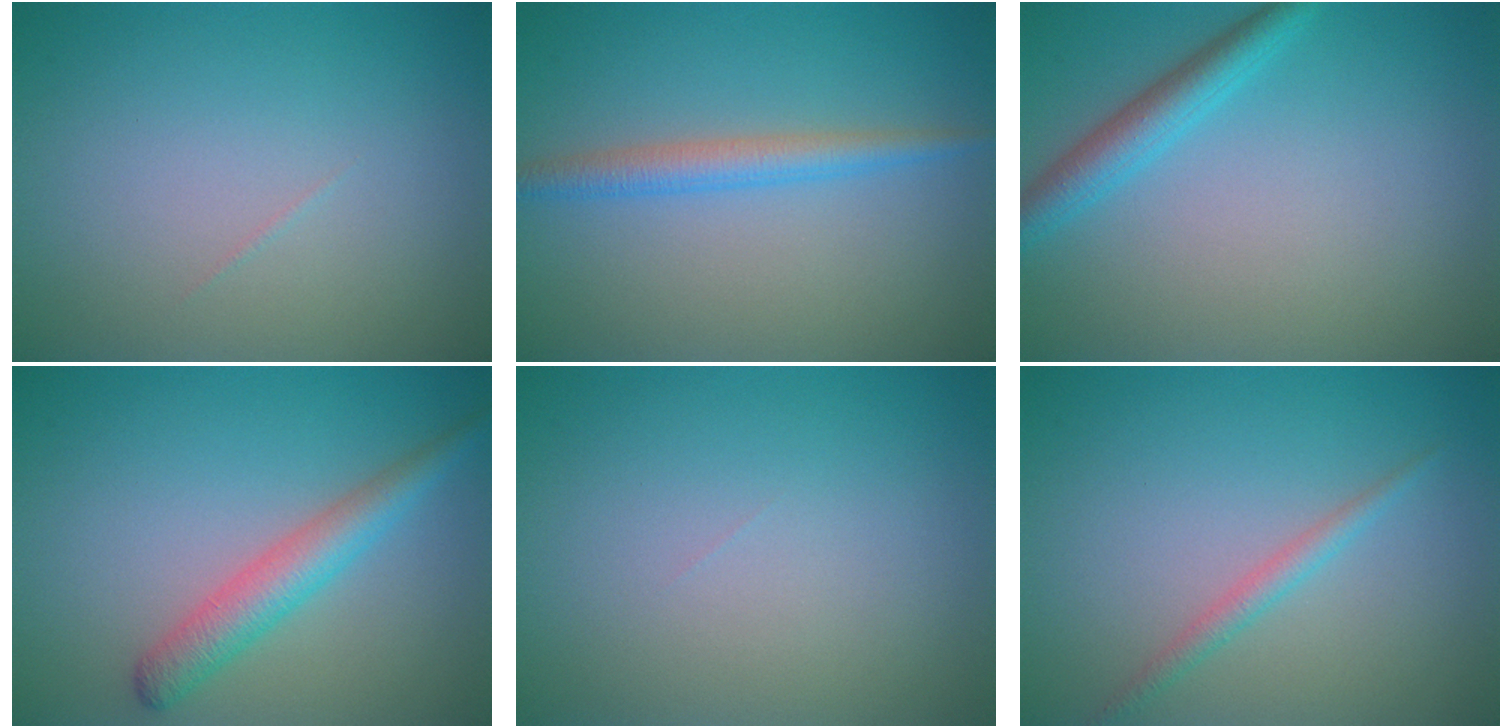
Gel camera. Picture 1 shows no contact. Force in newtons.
{"total": 2.5, "press": 2.5, "slide": 0.1}
{"total": 3.0, "press": 2.9, "slide": 0.2}
{"total": 3.5, "press": 3.5, "slide": 0.1}
{"total": 0.0}
{"total": 1.5, "press": 1.5, "slide": 0.0}